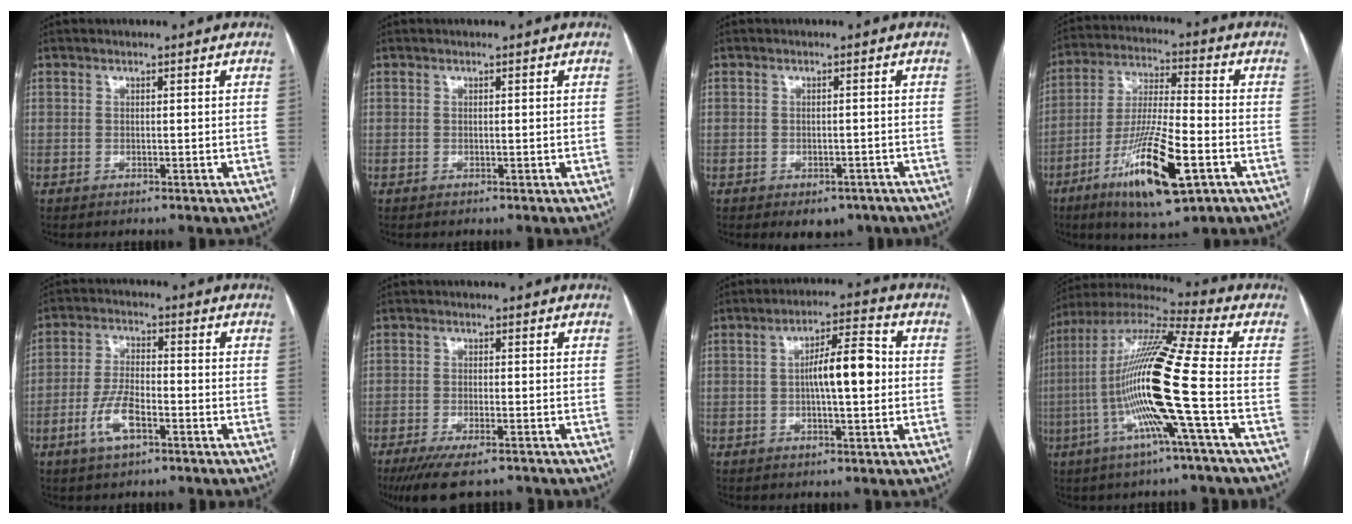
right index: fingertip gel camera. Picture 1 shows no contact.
{"total": 0.0}
{"total": 4.7, "force": [-3.3, 2.8, 1.7], "torque": [-0.008, 0.004, -0.039]}
{"total": 15.7, "force": [-6.9, 2.5, 13.8], "torque": [-0.266, -0.022, -0.117]}
{"total": 7.1, "force": [-3.3, 2.6, 5.7], "torque": [-0.125, 0.003, -0.061]}
{"total": 9.4, "force": [-7.3, 2.2, 5.4], "torque": [-0.086, -0.016, -0.116]}
{"total": 8.2, "force": [0.0, 1.9, 8.0], "torque": [-0.139, 0.020, -0.002]}
{"total": 18.4, "force": [-3.8, -1.0, 18.0], "torque": [-0.349, -0.001, -0.086]}